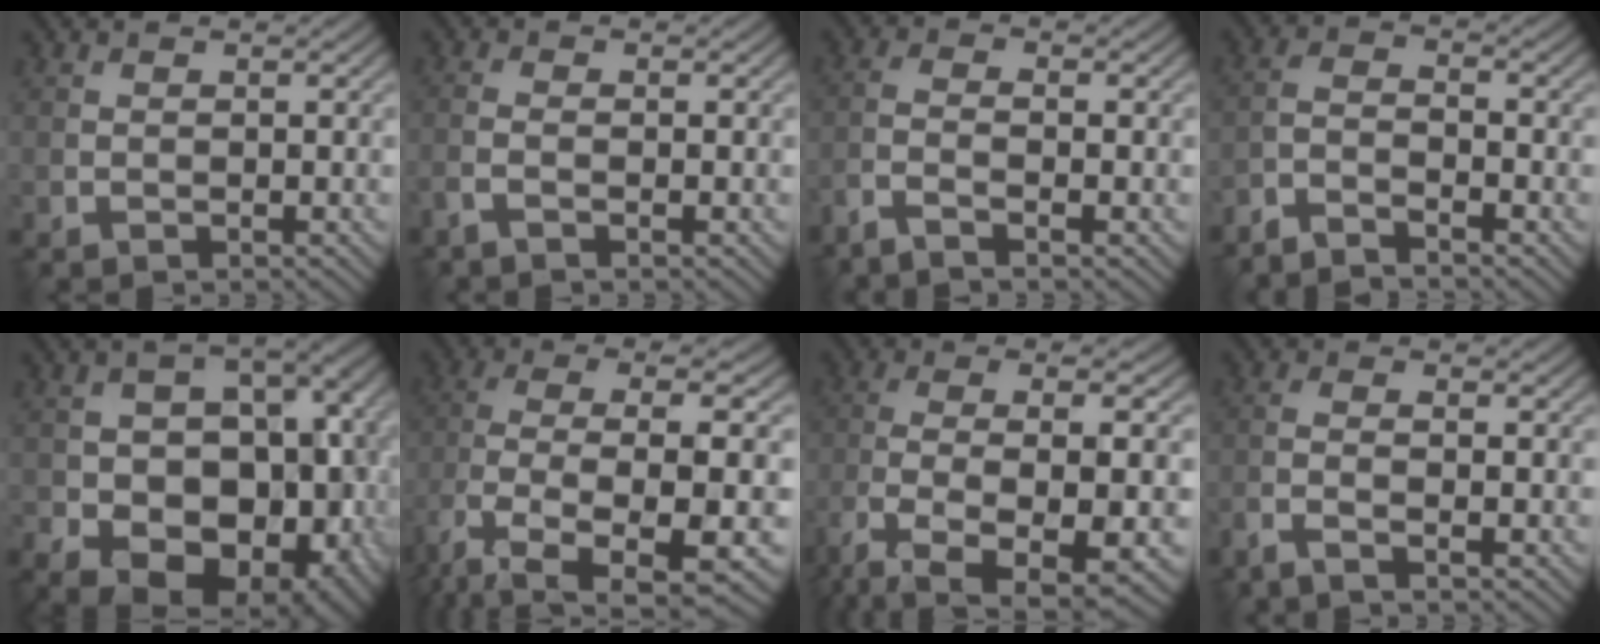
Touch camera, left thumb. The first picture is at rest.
{"total": 1.7, "force": [-1.0, 0.2, 1.4], "torque": [-0.032, 0.001, -0.029]}
{"total": 3.1, "force": [-2.1, 0.4, 2.2], "torque": [-0.046, -0.002, -0.057]}
{"total": 3.9, "force": [-3.5, 0.4, 1.7], "torque": [-0.038, -0.003, -0.079]}
{"total": 16.2, "force": [-5.7, 11.0, 10.5], "torque": [-0.148, -0.024, -0.070]}
{"total": 10.0, "force": [-2.5, 3.8, 8.9], "torque": [-0.192, -0.011, -0.046]}
{"total": 11.4, "force": [-5.4, 3.3, 9.5], "torque": [-0.191, -0.014, -0.087]}
{"total": 2.7, "force": [-1.5, 0.3, 2.2], "torque": [-0.044, 0.001, -0.045]}